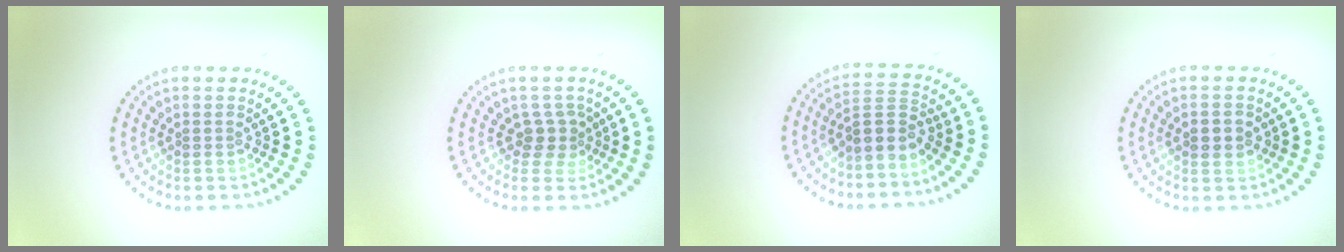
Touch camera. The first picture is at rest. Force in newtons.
{"total": 2.1, "press": 1.5, "slide": 1.4}
{"total": 2.9, "press": 2.5, "slide": 1.5}
{"total": 2.1, "press": 2.1, "slide": 0.2}